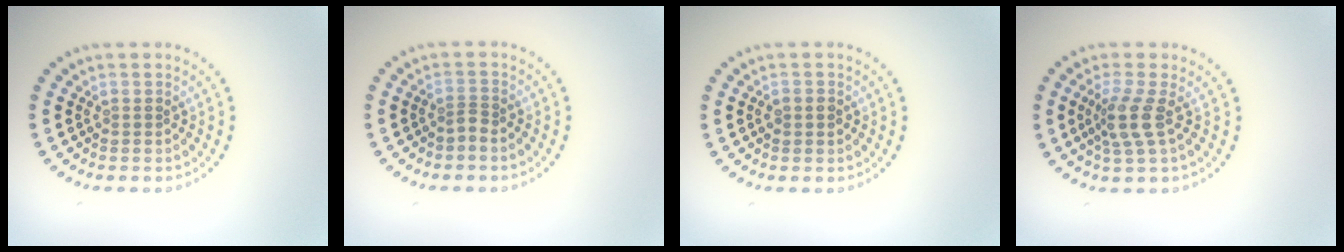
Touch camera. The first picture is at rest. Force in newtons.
{"total": 0.7, "press": 0.4, "slide": 0.6}
{"total": 1.1, "press": 1.1, "slide": 0.3}
{"total": 2.6, "press": 2.1, "slide": 1.6}